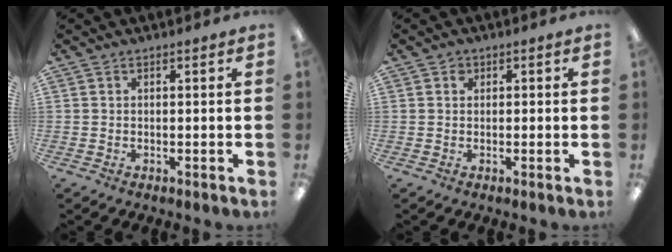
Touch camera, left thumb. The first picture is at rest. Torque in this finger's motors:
{"motor_torque": [0.07, -0.03, 0.28, -0.10, 0.00]}